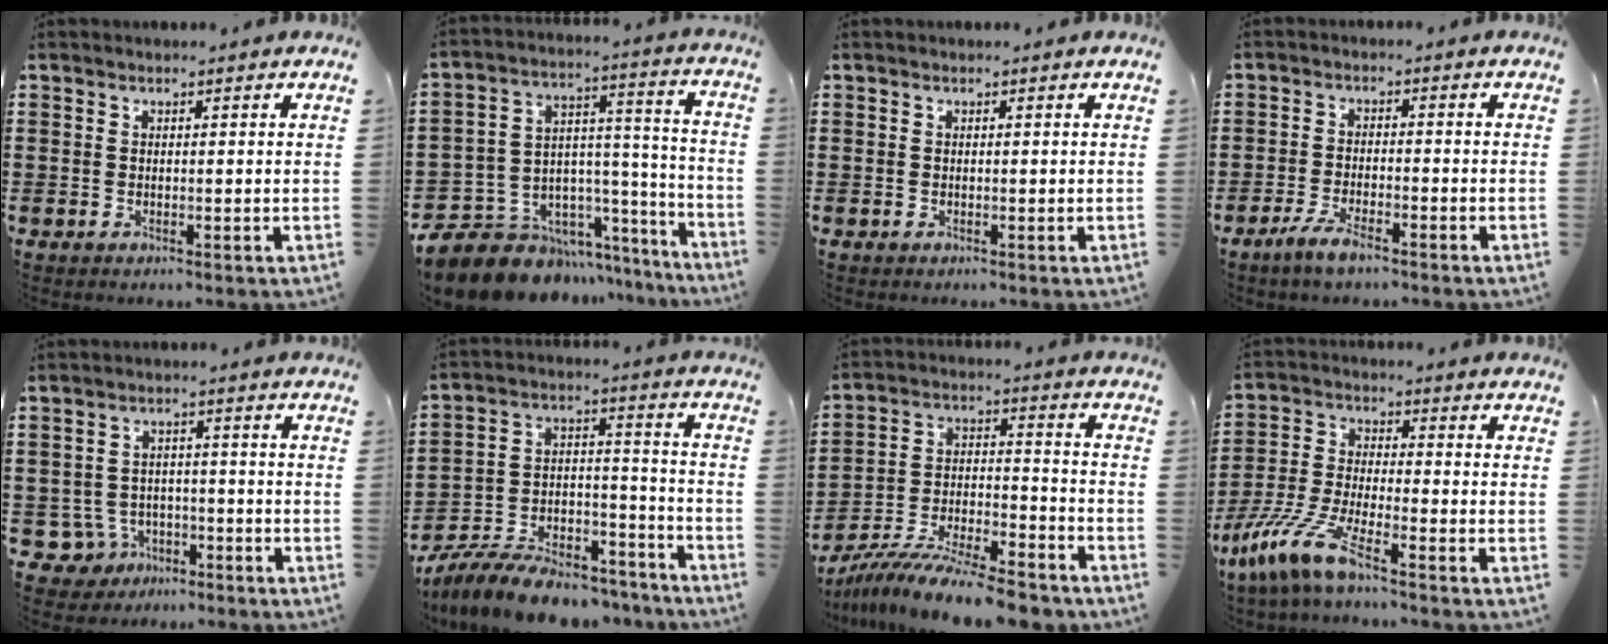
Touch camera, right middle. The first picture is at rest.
{"total": 9.4, "force": [-7.7, 5.1, 1.4], "torque": [-0.044, 0.007, -0.142]}
{"total": 0.0}
{"total": 4.0, "force": [-2.9, 1.0, 2.6], "torque": [-0.056, 0.002, -0.059]}
{"total": 5.1, "force": [-3.6, 3.4, 1.3], "torque": [-0.052, 0.007, -0.075]}
{"total": 10.2, "force": [-9.4, 2.4, 3.1], "torque": [-0.054, 0.027, -0.186]}
{"total": 12.0, "force": [-10.9, 1.1, 5.0], "torque": [-0.077, 0.025, -0.208]}
{"total": 9.0, "force": [-6.9, 0.9, 5.7], "torque": [-0.142, -0.012, -0.142]}